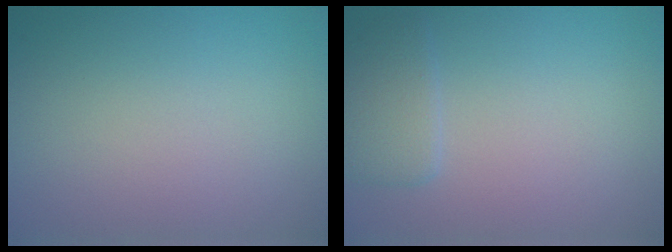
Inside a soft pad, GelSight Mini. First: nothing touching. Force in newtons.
{"total": 2.0, "press": 2.0, "slide": 0.3}